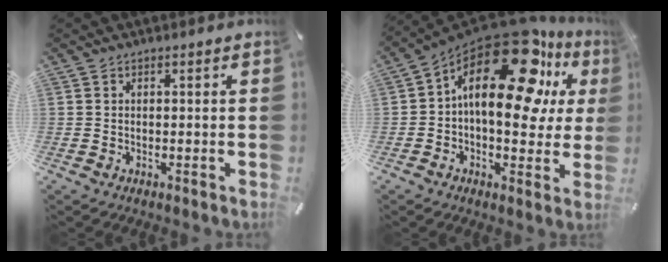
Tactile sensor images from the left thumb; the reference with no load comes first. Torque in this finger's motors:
{"motor_torque": [2.47, 2.54, 1.74, -1.03, 0.61]}